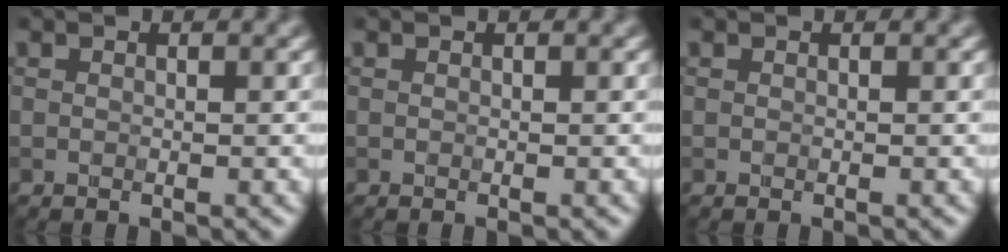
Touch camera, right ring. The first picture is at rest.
{"total": 0.0}
{"total": 0.0}